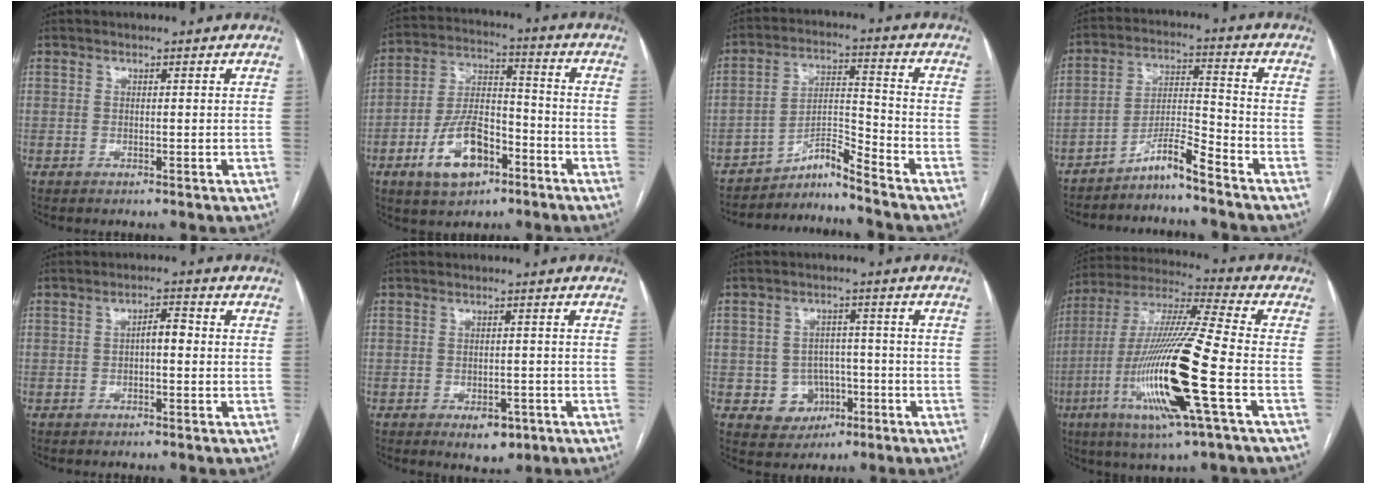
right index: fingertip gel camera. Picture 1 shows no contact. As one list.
[{"total": 11.9, "force": [-5.8, 5.9, 8.6], "torque": [-0.176, 0.012, -0.099]}, {"total": 6.2, "force": [-5.9, -1.5, 1.5], "torque": [-0.030, 0.007, -0.100]}, {"total": 6.5, "force": [-5.5, -0.2, 3.4], "torque": [-0.062, 0.002, -0.101]}, {"total": 2.8, "force": [-0.2, 1.0, 2.6], "torque": [-0.038, 0.012, -0.005]}, {"total": 4.2, "force": [-2.2, 2.3, 2.7], "torque": [-0.028, 0.002, -0.021]}, {"total": 5.8, "force": [-1.9, 5.3, 1.3], "torque": [-0.012, 0.012, -0.018]}, {"total": 20.9, "force": [-6.2, 0.6, 20.0], "torque": [-0.418, -0.026, -0.122]}]